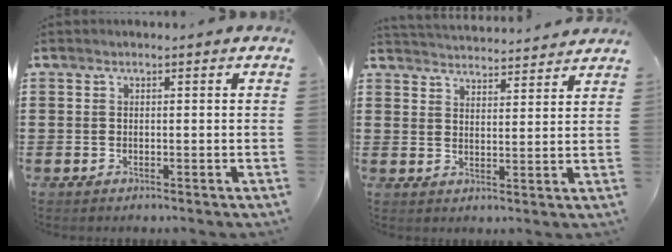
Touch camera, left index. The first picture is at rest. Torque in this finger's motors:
{"motor_torque": [0.02, 0.01, -0.01, 0.01]}